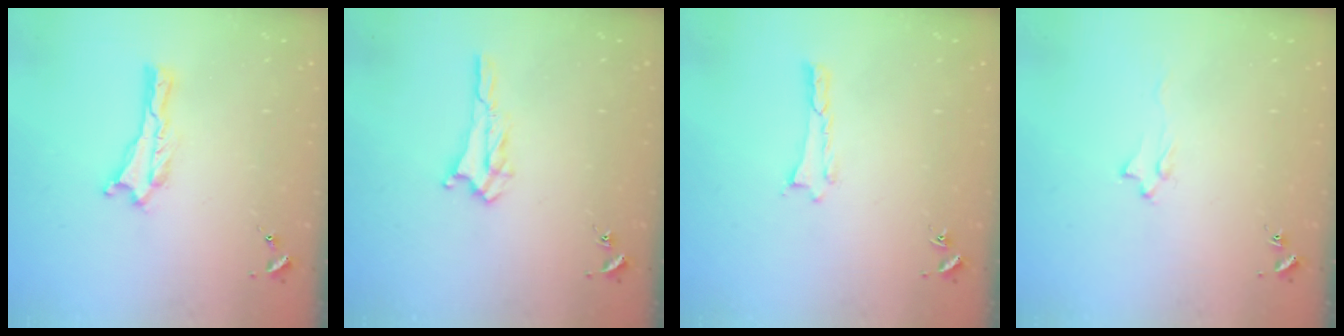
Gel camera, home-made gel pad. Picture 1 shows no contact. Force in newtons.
{"total": 1.7, "press": 1.7, "slide": 0.2}
{"total": 0.0}
{"total": 1.6, "press": 1.5, "slide": 0.2}